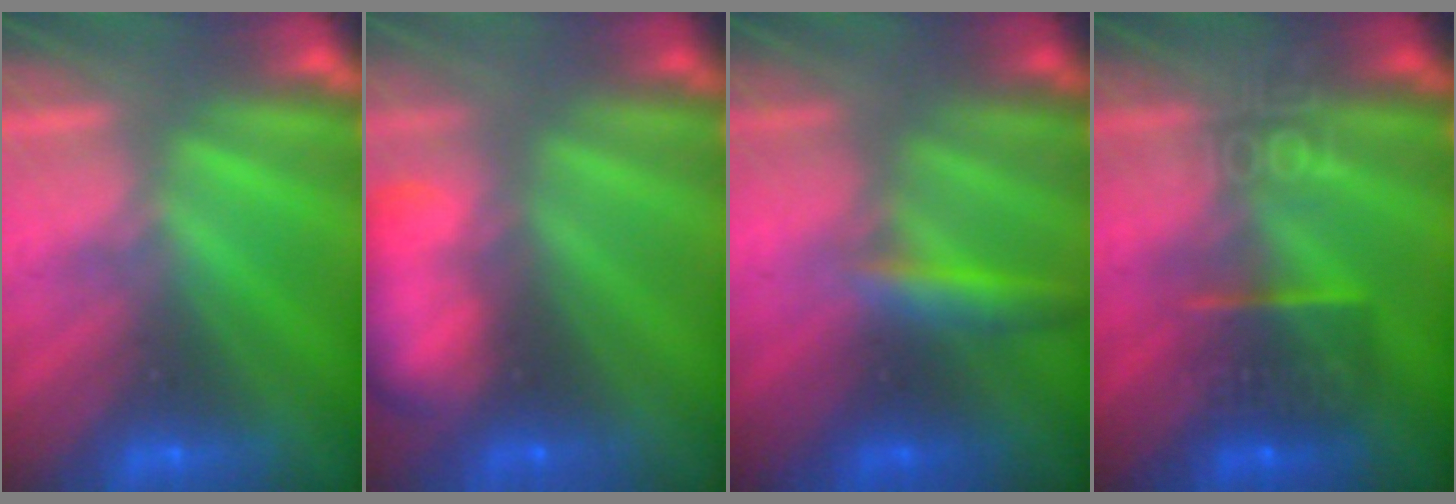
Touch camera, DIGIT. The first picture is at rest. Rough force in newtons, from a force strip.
{"total": 7.7}
{"total": 2.8}
{"total": 8.3}